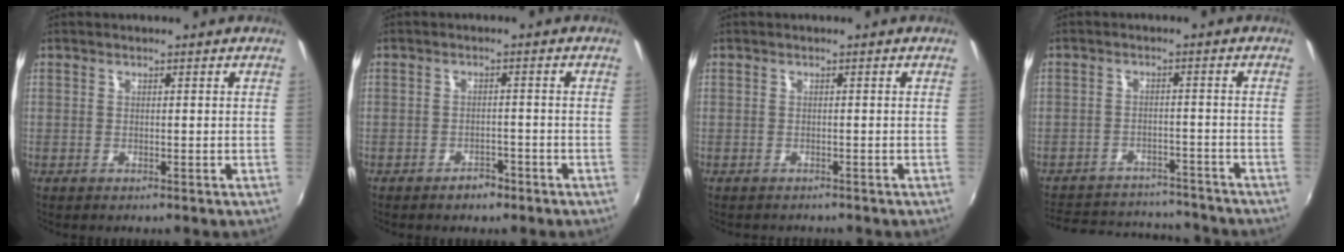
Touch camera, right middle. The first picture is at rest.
{"total": 2.7, "force": [-2.1, 1.4, 0.9], "torque": [-0.022, 0.002, -0.028]}
{"total": 1.3, "force": [-1.2, 0.5, 0.1], "torque": [-0.008, -0.003, -0.017]}
{"total": 16.1, "force": [-13.9, 6.5, 4.9], "torque": [-0.123, 0.033, -0.180]}